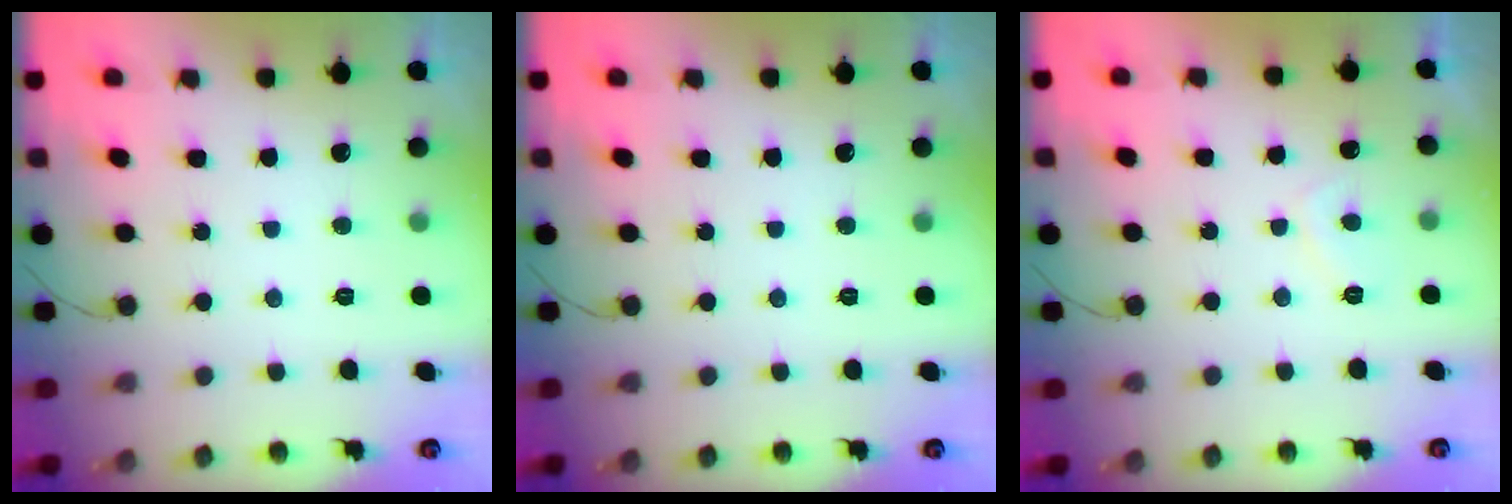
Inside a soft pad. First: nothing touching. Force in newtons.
{"total": 0.0}
{"total": 2.9, "press": 2.8, "slide": 0.8}